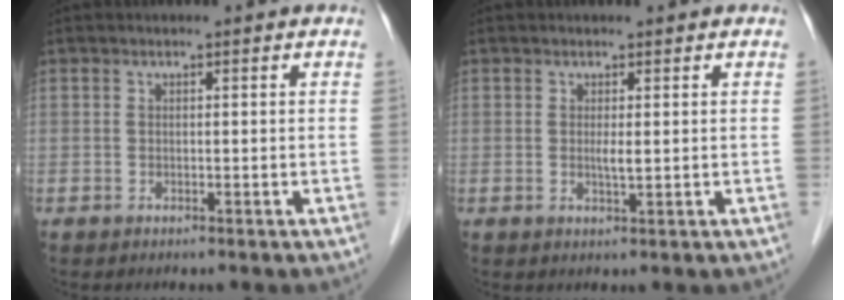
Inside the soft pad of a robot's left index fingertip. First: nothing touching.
{"total": 1.3, "force": [0.2, 0.1, 1.2], "torque": [-0.028, -0.004, 0.005]}